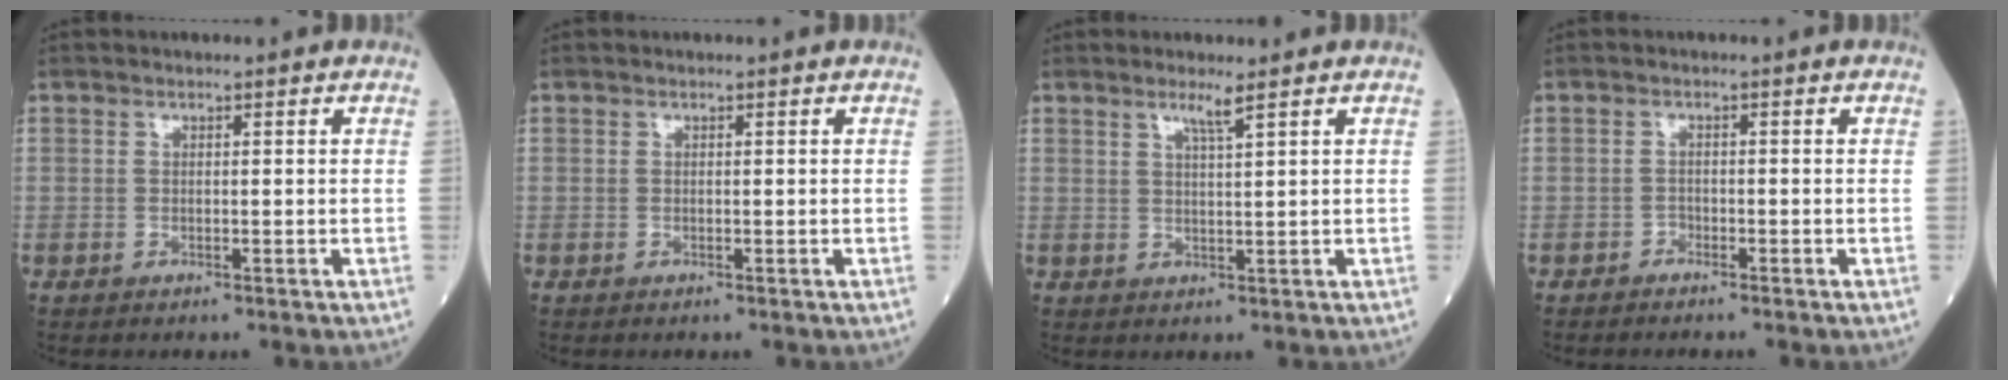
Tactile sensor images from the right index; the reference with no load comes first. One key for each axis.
{"total": 0.0}
{"total": 2.4, "fx": 1.6, "fy": -0.5, "fz": 1.7, "tx": -0.032, "ty": -0.004, "tz": 0.031}
{"total": 1.0, "fx": -0.9, "fy": 0.3, "fz": 0.0, "tx": 0.006, "ty": 0.003, "tz": -0.022}